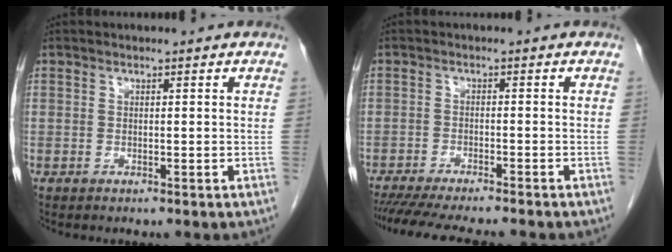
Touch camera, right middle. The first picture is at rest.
{"total": 11.6, "force": [-10.2, 0.9, 5.5], "torque": [-0.074, -0.020, -0.146]}